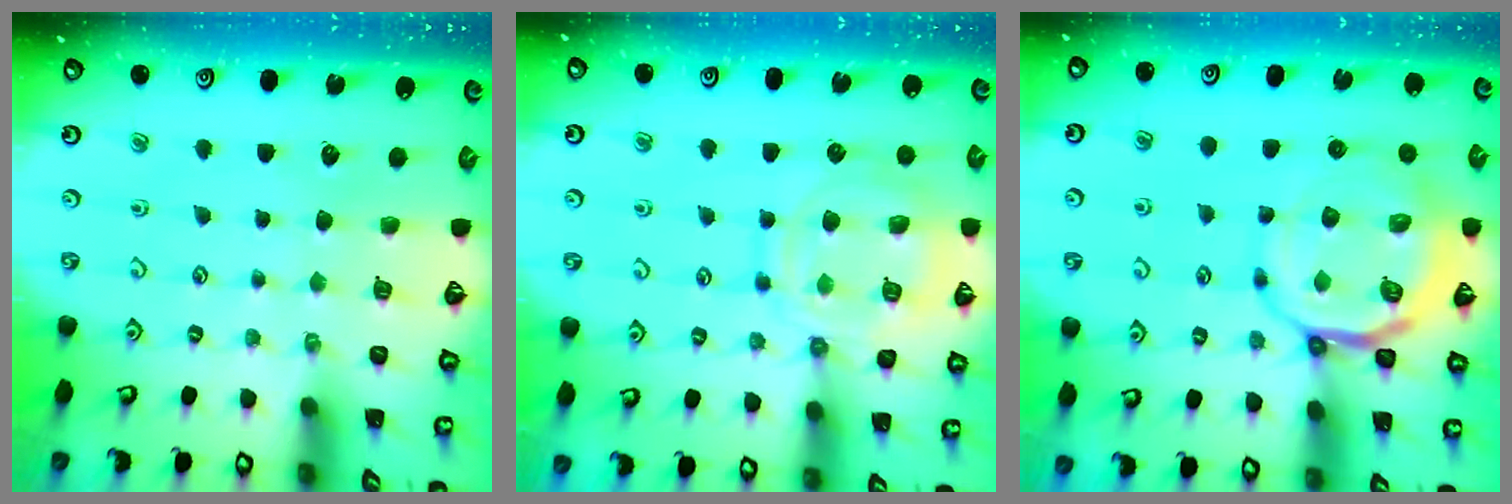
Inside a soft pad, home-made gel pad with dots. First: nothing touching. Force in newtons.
{"total": 13.0, "press": 13.0, "slide": 1.3}
{"total": 11.2, "press": 10.9, "slide": 2.3}